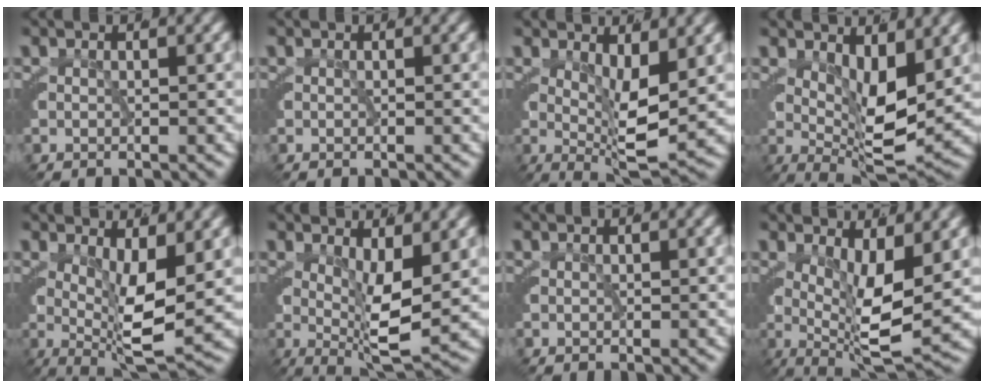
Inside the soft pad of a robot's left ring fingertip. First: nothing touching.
{"total": 0.0}
{"total": 5.2, "force": [1.0, 1.0, 5.0], "torque": [-0.066, -0.019, 0.025]}
{"total": 6.2, "force": [1.5, 2.0, 5.7], "torque": [-0.075, -0.022, 0.033]}
{"total": 6.0, "force": [0.3, 1.6, 5.8], "torque": [-0.081, -0.026, 0.015]}
{"total": 5.4, "force": [0.7, 1.1, 5.2], "torque": [-0.070, -0.021, 0.020]}
{"total": 0.0}
{"total": 6.6, "force": [0.1, 2.3, 6.3], "torque": [-0.090, -0.032, 0.014]}